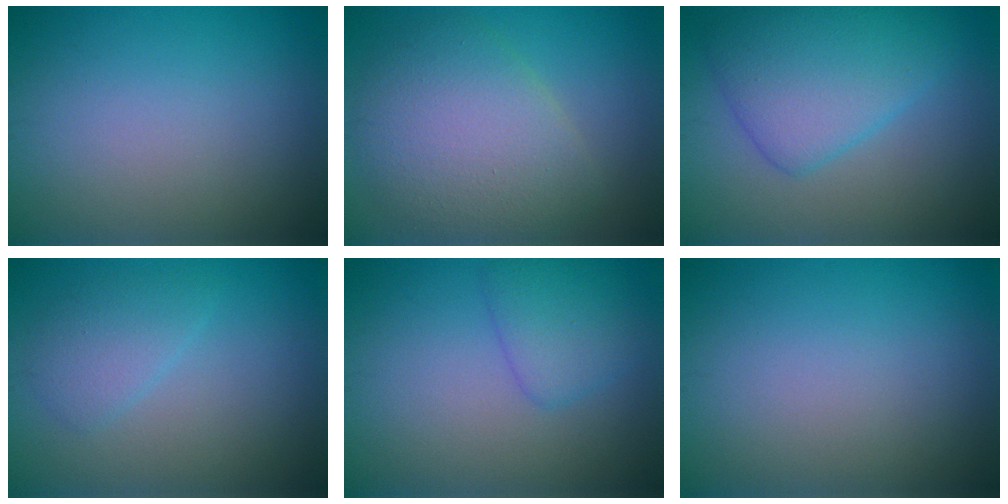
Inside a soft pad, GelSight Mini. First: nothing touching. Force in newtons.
{"total": 6.8, "press": 6.8, "slide": 0.5}
{"total": 5.8, "press": 5.8, "slide": 0.1}
{"total": 2.3, "press": 2.3, "slide": 0.2}
{"total": 2.6, "press": 2.6, "slide": 0.0}
{"total": 0.0}